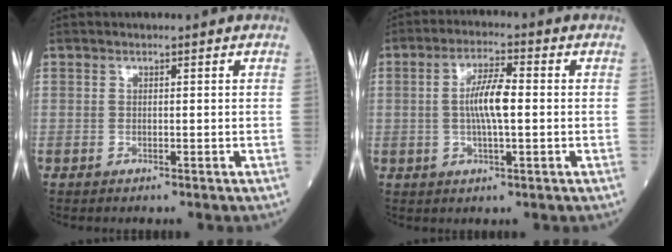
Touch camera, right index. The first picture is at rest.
{"total": 6.5, "force": [0.1, 1.1, 6.4], "torque": [-0.124, 0.007, -0.003]}